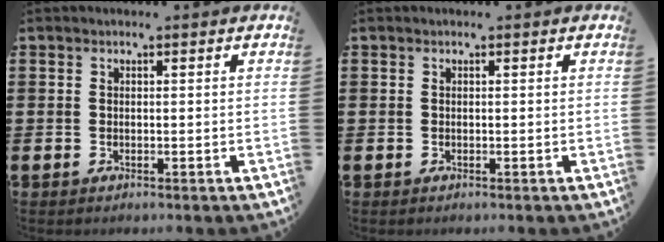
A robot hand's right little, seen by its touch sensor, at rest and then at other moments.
{"total": 0.0}